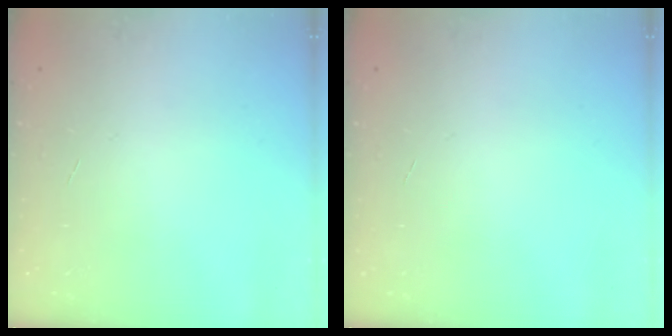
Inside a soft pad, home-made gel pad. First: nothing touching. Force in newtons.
{"total": 0.0}